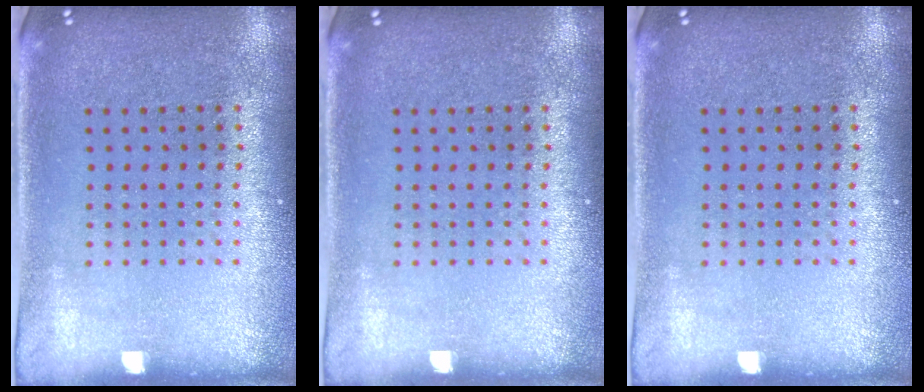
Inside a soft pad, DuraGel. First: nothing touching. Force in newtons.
{"total": 0.0}
{"total": 0.0}